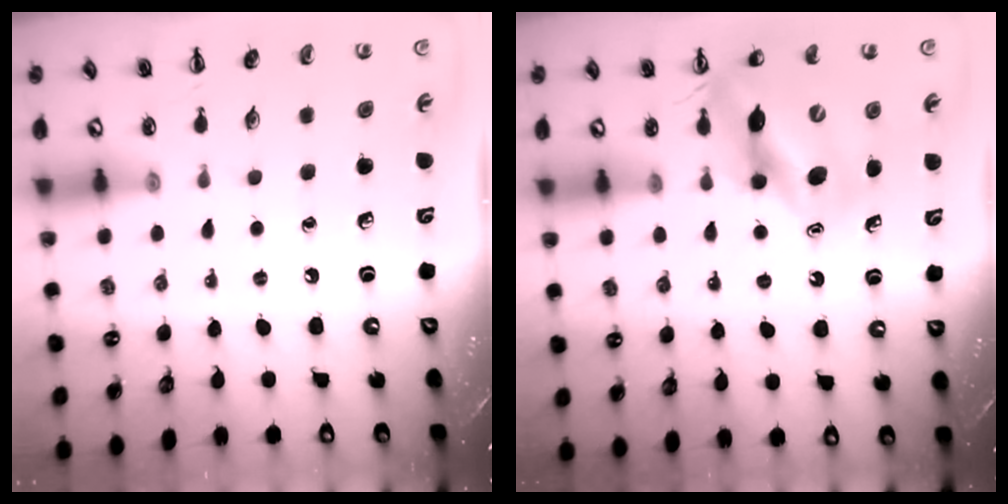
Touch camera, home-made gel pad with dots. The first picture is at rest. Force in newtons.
{"total": 11.7, "press": 11.2, "slide": 3.3}